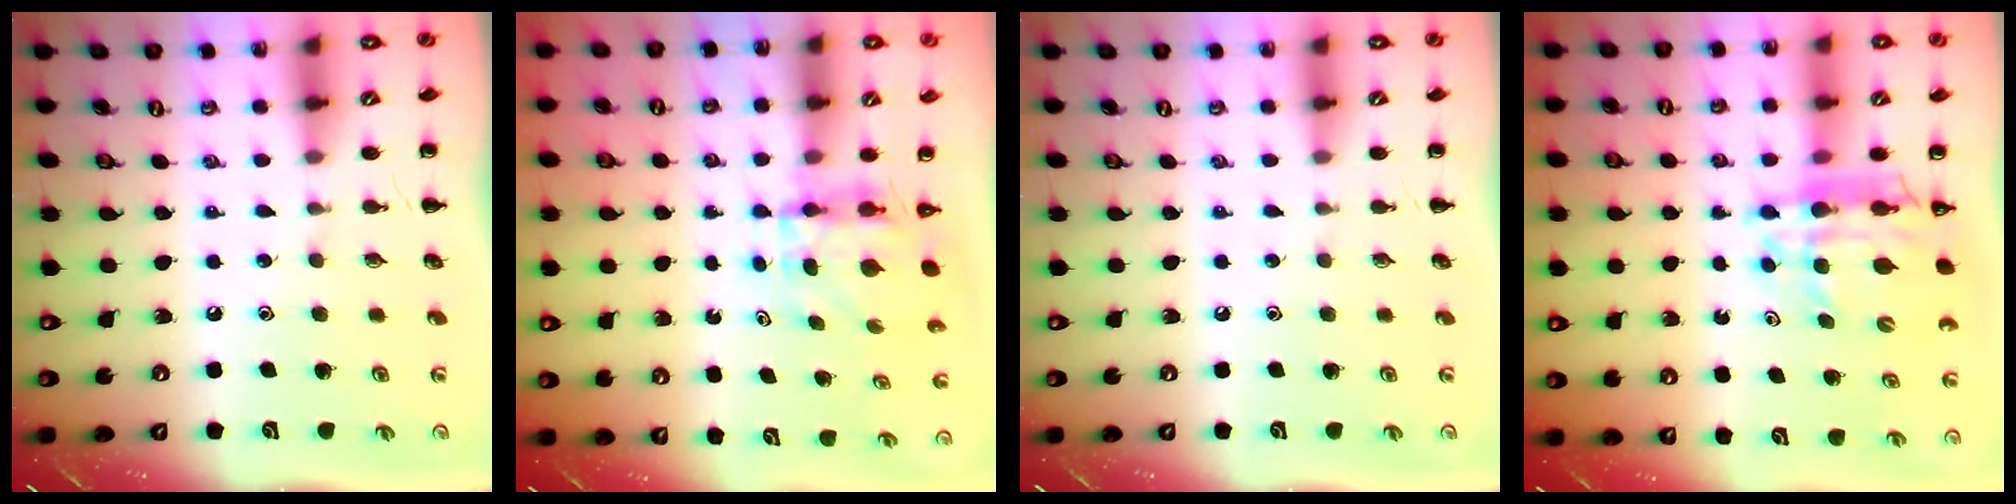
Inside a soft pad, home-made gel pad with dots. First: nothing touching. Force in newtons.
{"total": 3.9, "press": 3.9, "slide": 0.3}
{"total": 0.0}
{"total": 13.1, "press": 12.5, "slide": 3.7}